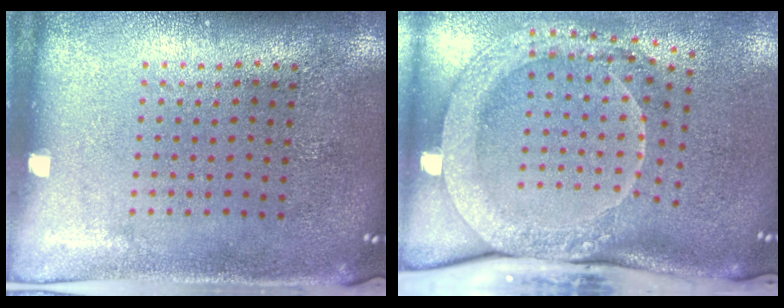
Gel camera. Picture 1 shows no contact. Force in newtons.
{"total": 2.4, "press": 2.1, "slide": 1.1}